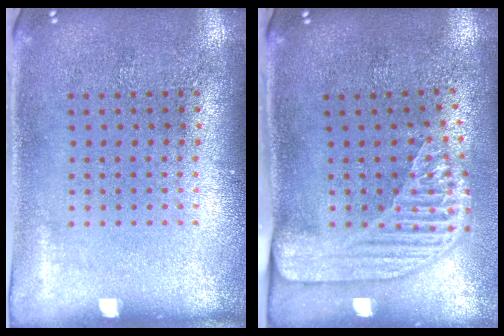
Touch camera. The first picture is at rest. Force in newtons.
{"total": 2.3, "press": 1.7, "slide": 1.5}